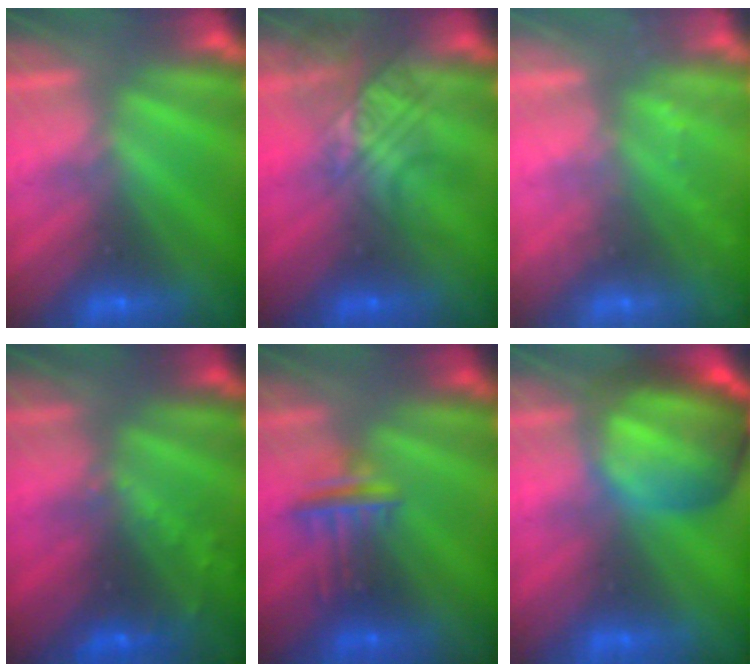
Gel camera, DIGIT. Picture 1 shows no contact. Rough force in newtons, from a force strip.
{"total": 2.4}
{"total": 2.2}
{"total": 8.0}
{"total": 2.8}
{"total": 5.6}